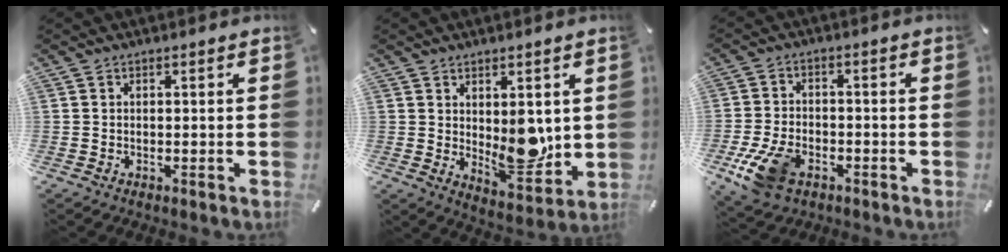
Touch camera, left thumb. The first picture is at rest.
{"total": 10.0, "force": [1.6, 6.0, 7.9], "torque": [-0.095, -0.027, 0.034]}
{"total": 10.3, "force": [-5.1, 6.3, 6.4], "torque": [-0.143, 0.012, -0.091]}